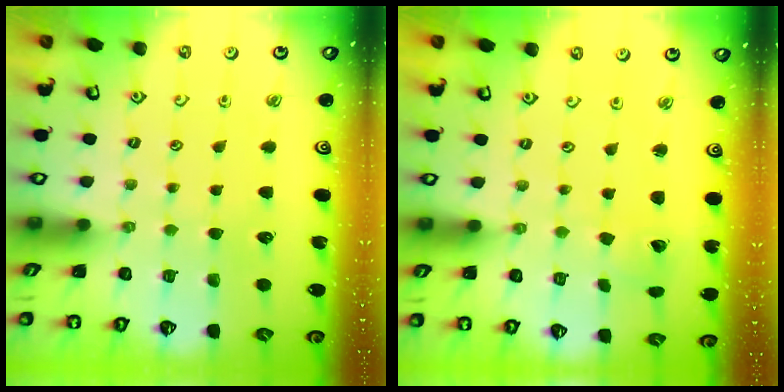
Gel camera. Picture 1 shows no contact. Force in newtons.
{"total": 2.1, "press": 2.1, "slide": 0.2}